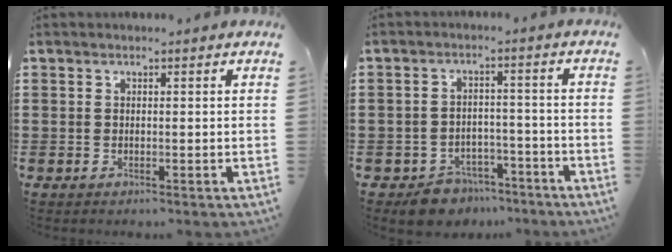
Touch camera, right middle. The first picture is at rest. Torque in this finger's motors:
{"motor_torque": [0.05, -0.01, 0.06, 0.04]}